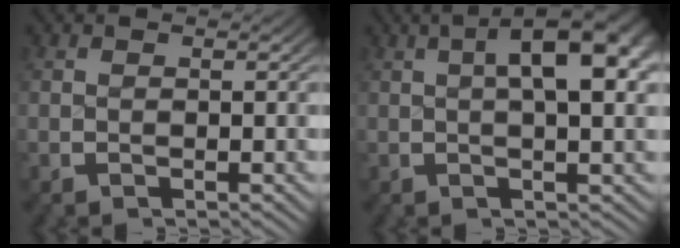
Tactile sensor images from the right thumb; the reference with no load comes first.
{"total": 8.8, "force": [2.8, 3.9, 7.3], "torque": [-0.079, 0.030, 0.025]}